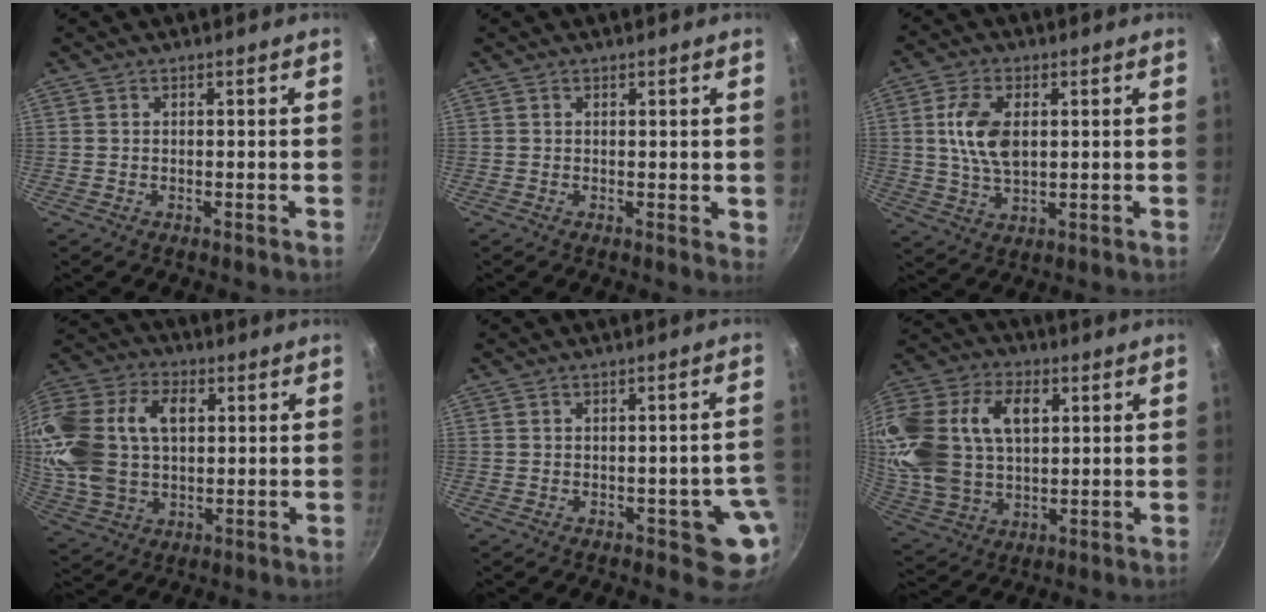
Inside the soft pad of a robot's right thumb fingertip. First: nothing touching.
{"total": 1.4, "force": [0.4, 0.7, 1.1], "torque": [-0.008, -0.003, 0.006]}
{"total": 9.7, "force": [1.7, 5.5, 7.8], "torque": [-0.140, -0.003, 0.032]}
{"total": 20.8, "force": [3.5, 13.9, 15.1], "torque": [-0.298, 0.019, 0.065]}
{"total": 6.6, "force": [-1.9, 3.3, 5.4], "torque": [-0.020, 0.014, -0.020]}
{"total": 25.6, "force": [6.4, 17.1, 18.0], "torque": [-0.389, 0.019, 0.123]}